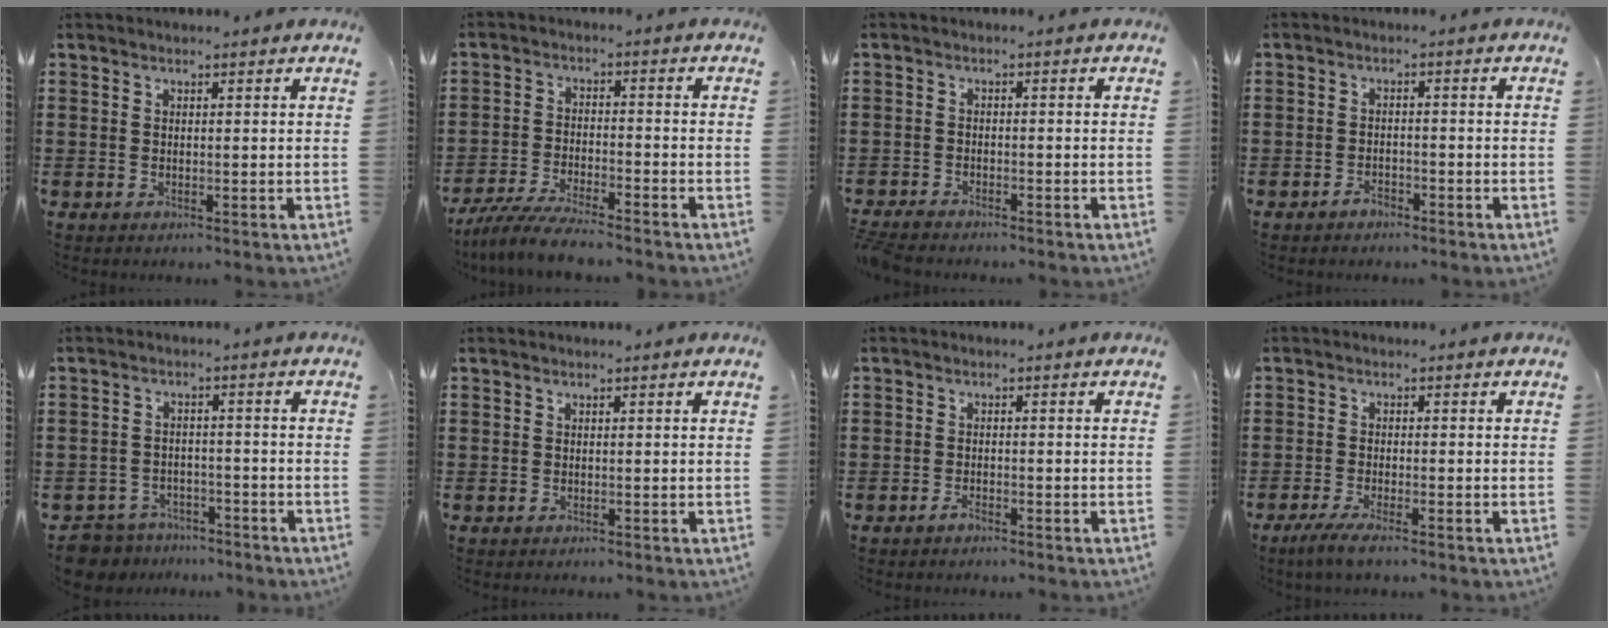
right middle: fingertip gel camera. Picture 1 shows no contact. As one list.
[{"total": 5.9, "force": [-5.5, 0.1, 2.1], "torque": [-0.053, -0.010, -0.107]}, {"total": 2.0, "force": [-2.0, 0.2, 0.3], "torque": [-0.017, -0.001, -0.043]}, {"total": 1.7, "force": [-1.5, 0.7, 0.4], "torque": [-0.013, -0.003, -0.029]}, {"total": 4.2, "force": [-4.1, 0.9, -0.1], "torque": [-0.019, -0.001, -0.091]}, {"total": 0.0}, {"total": 1.2, "force": [-1.0, 0.3, 0.5], "torque": [-0.013, -0.004, -0.018]}, {"total": 2.7, "force": [-2.1, 0.0, 1.7], "torque": [-0.044, -0.009, -0.042]}]